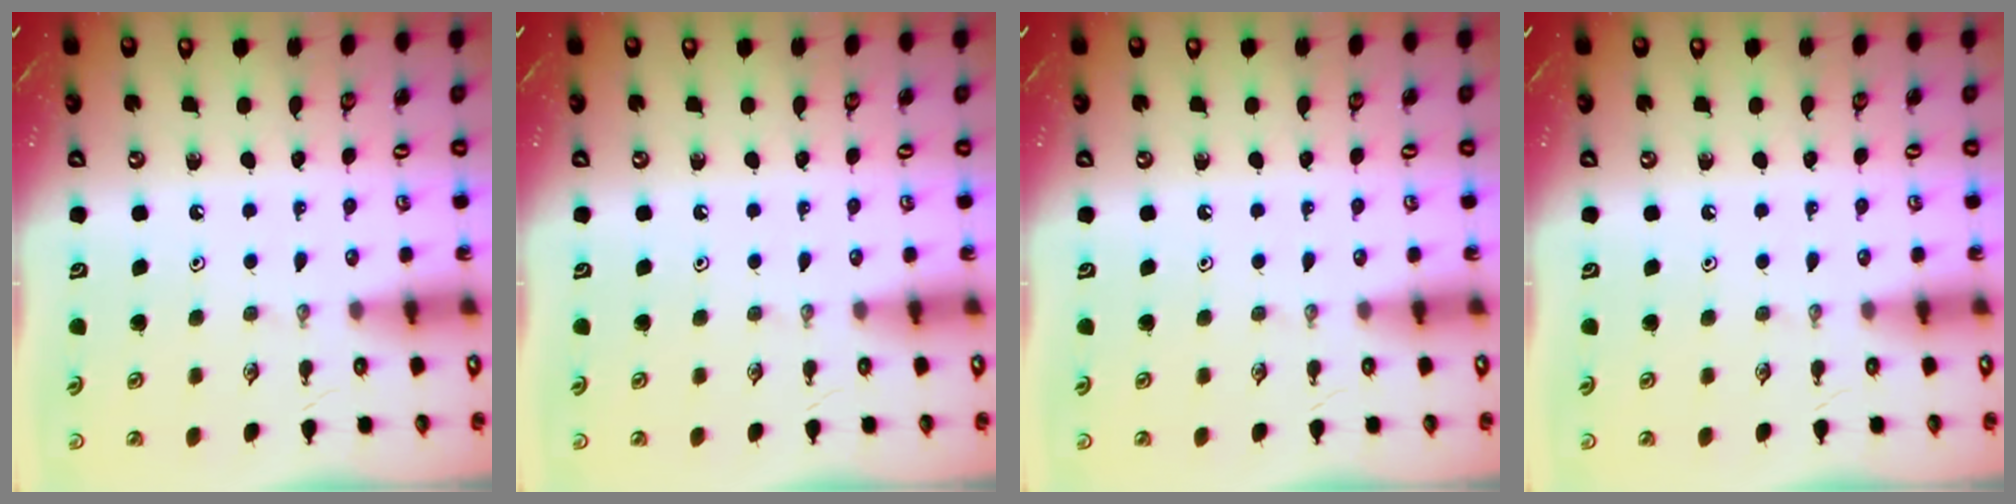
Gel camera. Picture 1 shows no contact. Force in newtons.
{"total": 0.0}
{"total": 0.0}
{"total": 0.0}